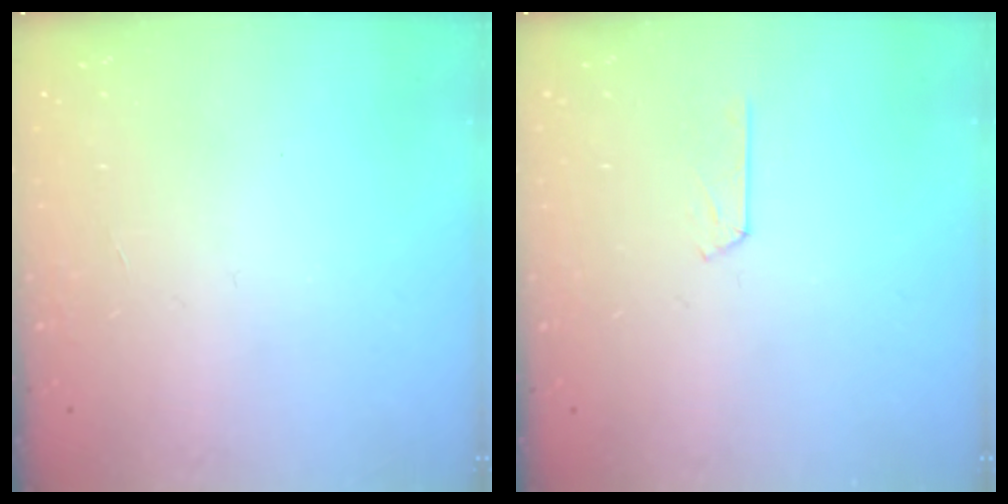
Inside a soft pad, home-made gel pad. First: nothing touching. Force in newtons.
{"total": 2.9, "press": 2.9, "slide": 0.3}